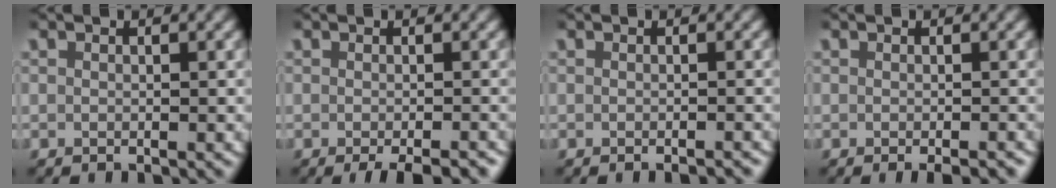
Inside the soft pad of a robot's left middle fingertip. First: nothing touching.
{"total": 3.6, "force": [-2.7, 0.8, 2.2], "torque": [-0.019, -0.003, -0.038]}
{"total": 1.3, "force": [-1.1, 0.0, 0.5], "torque": [-0.004, 0.002, -0.018]}
{"total": 1.9, "force": [-1.5, 0.3, 1.2], "torque": [-0.005, 0.001, -0.021]}